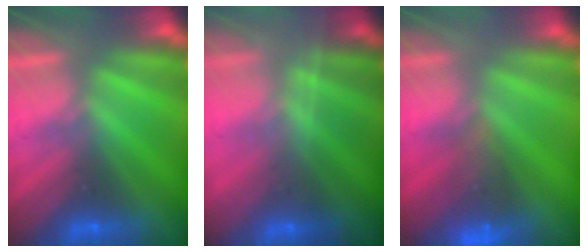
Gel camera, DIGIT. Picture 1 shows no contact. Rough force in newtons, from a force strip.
{"total": 1.7}
{"total": 9.0}